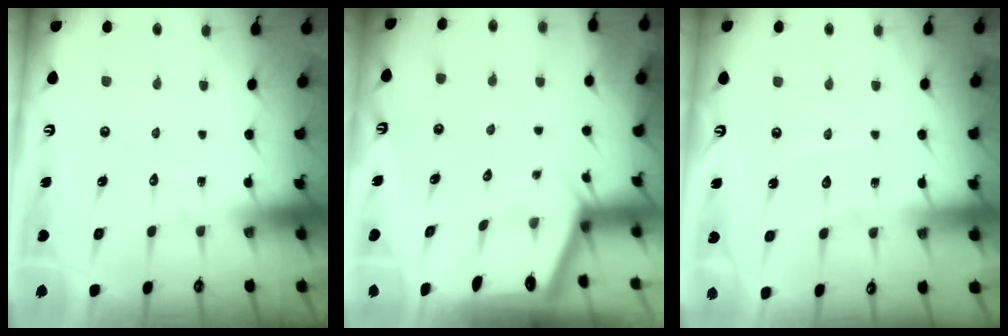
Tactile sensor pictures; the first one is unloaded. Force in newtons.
{"total": 2.0, "press": 2.0, "slide": 0.3}
{"total": 3.7, "press": 3.7, "slide": 0.4}